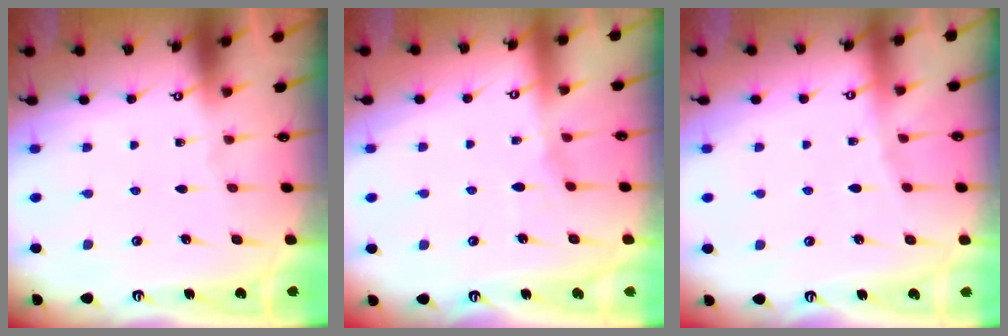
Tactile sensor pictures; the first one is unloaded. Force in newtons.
{"total": 4.7, "press": 4.7, "slide": 0.7}
{"total": 3.3, "press": 3.3, "slide": 0.6}